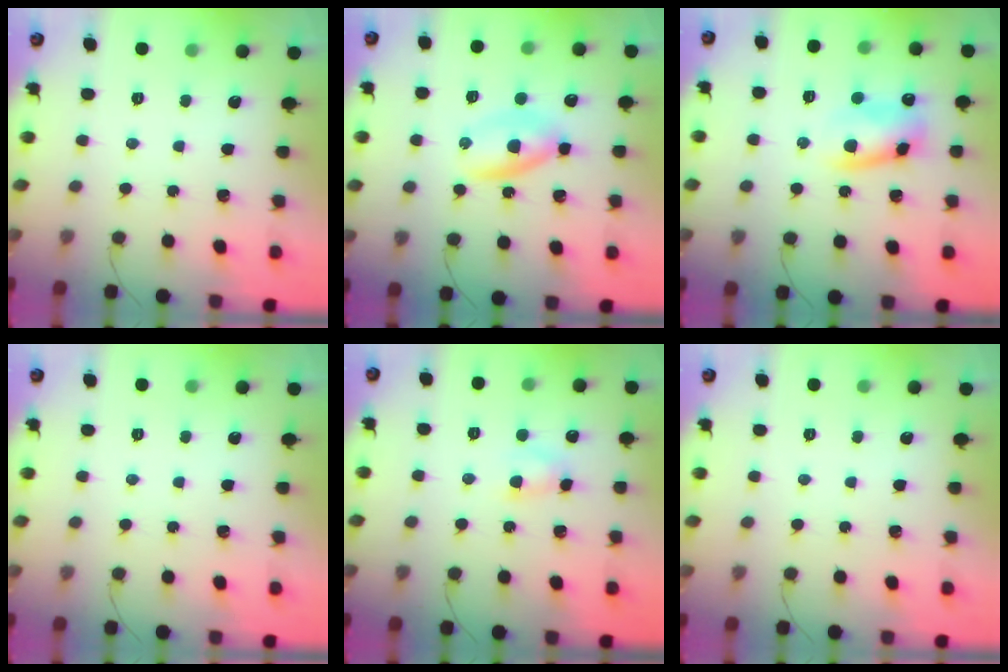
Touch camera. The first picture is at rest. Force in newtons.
{"total": 4.3, "press": 4.2, "slide": 0.8}
{"total": 10.3, "press": 10.1, "slide": 1.7}
{"total": 0.0}
{"total": 3.2, "press": 3.1, "slide": 0.8}
{"total": 0.0}